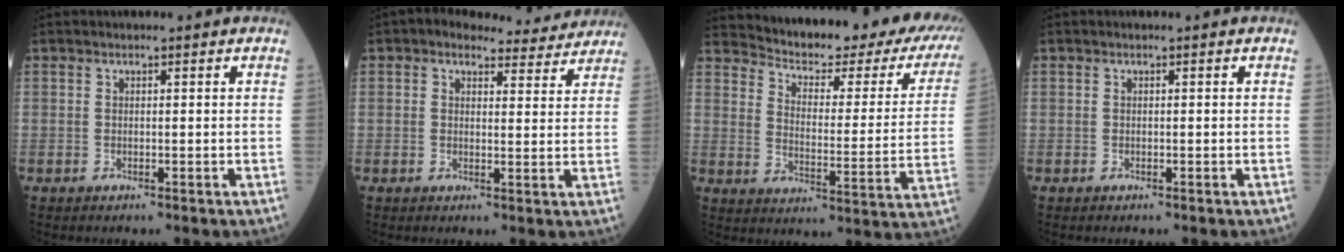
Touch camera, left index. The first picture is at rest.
{"total": 7.8, "force": [7.1, 2.9, 1.6], "torque": [-0.004, 0.009, 0.068]}
{"total": 24.4, "force": [21.8, 4.7, 9.8], "torque": [-0.134, -0.063, 0.259]}
{"total": 0.0}